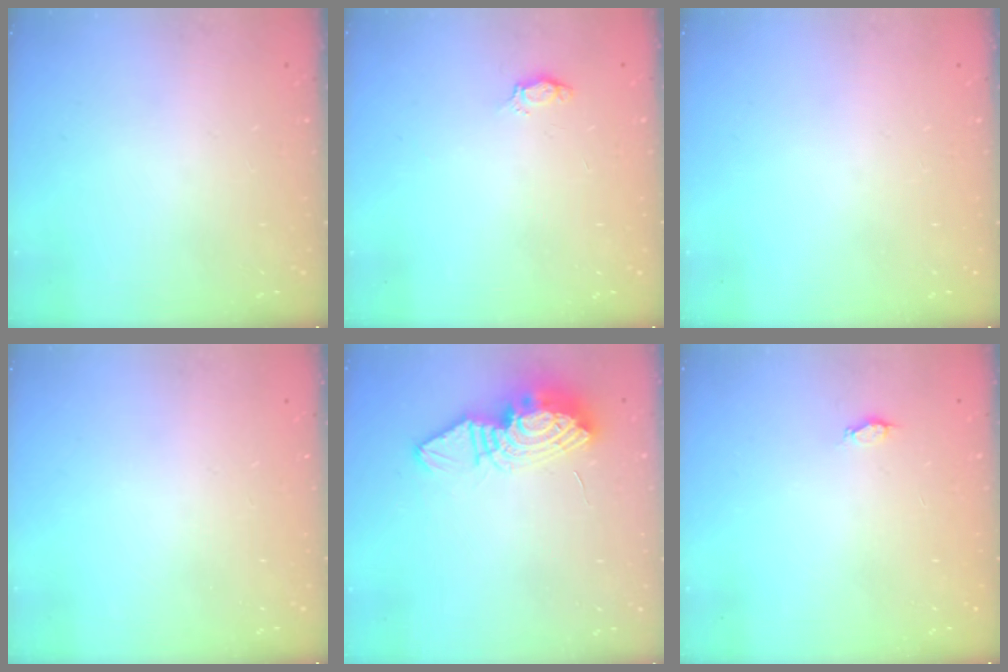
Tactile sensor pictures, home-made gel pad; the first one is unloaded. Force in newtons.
{"total": 2.8, "press": 2.7, "slide": 0.4}
{"total": 0.0}
{"total": 0.0}
{"total": 13.1, "press": 13.0, "slide": 1.3}
{"total": 1.8, "press": 1.8, "slide": 0.3}